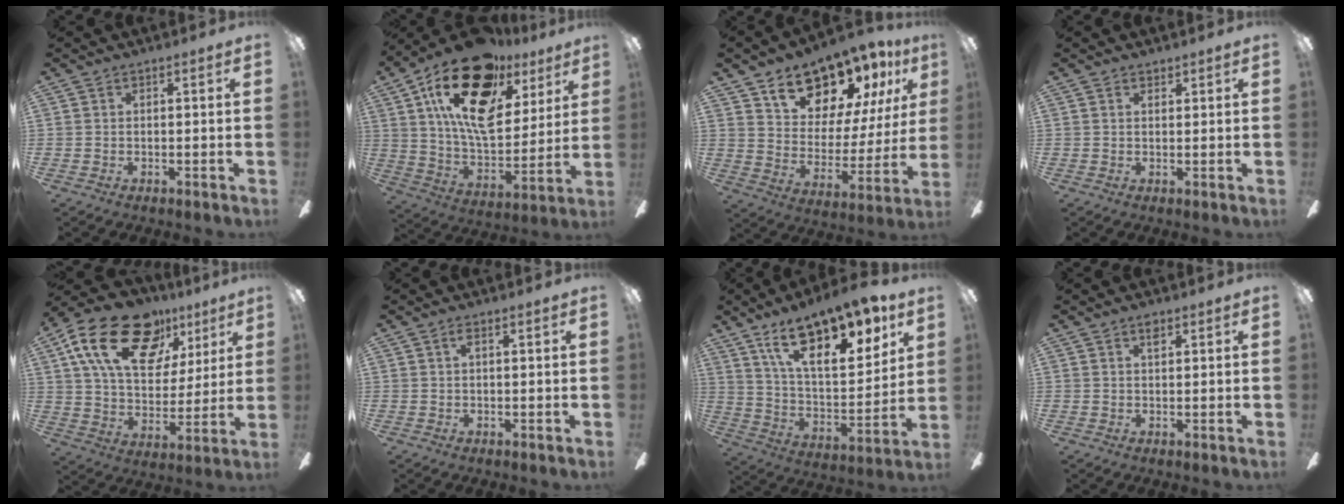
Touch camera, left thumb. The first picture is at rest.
{"total": 23.8, "force": [12.4, 12.2, 16.2], "torque": [-0.286, -0.059, 0.213]}
{"total": 15.5, "force": [13.2, 7.2, 3.7], "torque": [-0.076, -0.106, 0.242]}
{"total": 1.1, "force": [1.0, 0.5, 0.1], "torque": [-0.003, 0.000, 0.019]}
{"total": 24.1, "force": [13.0, 13.6, 15.1], "torque": [-0.254, -0.052, 0.231]}
{"total": 1.6, "force": [0.6, 0.3, 1.5], "torque": [-0.031, 0.005, 0.009]}
{"total": 21.0, "force": [14.5, 8.3, 12.7], "torque": [-0.210, -0.086, 0.251]}
{"total": 1.8, "force": [1.1, 0.8, 1.1], "torque": [-0.018, -0.002, 0.018]}